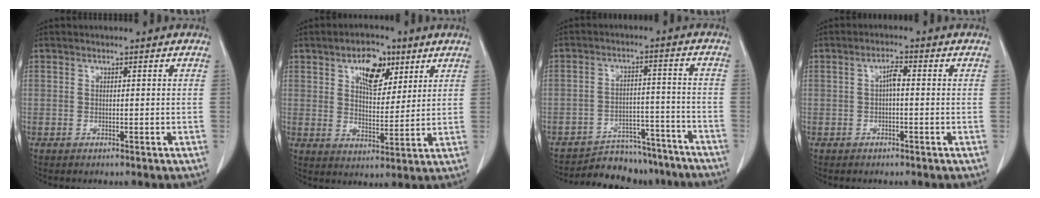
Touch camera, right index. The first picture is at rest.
{"total": 8.3, "force": [4.4, 4.2, 5.7], "torque": [-0.092, 0.011, 0.073]}
{"total": 13.8, "force": [-12.7, 4.8, 1.9], "torque": [-0.014, 0.028, -0.172]}
{"total": 2.1, "force": [-0.1, 0.6, 2.1], "torque": [-0.036, 0.006, -0.003]}